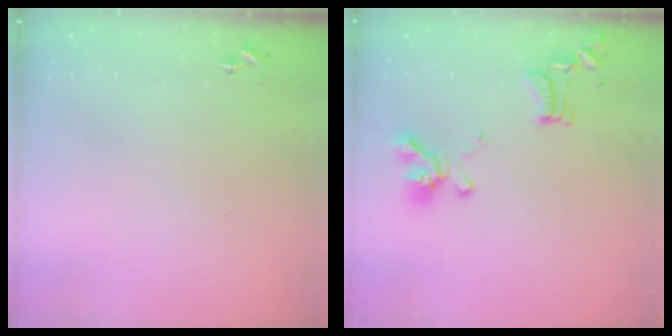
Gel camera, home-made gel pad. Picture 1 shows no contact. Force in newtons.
{"total": 14.1, "press": 14.1, "slide": 1.1}